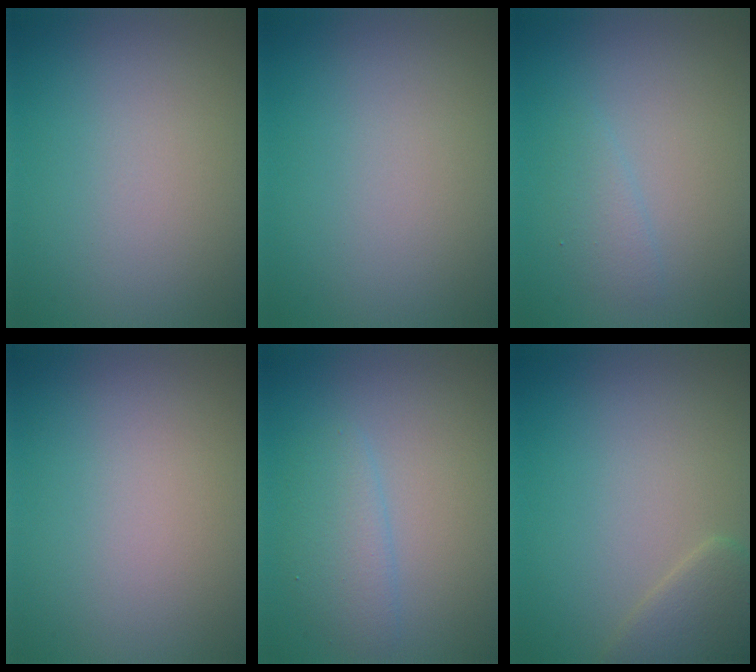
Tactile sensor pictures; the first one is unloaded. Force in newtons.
{"total": 0.0}
{"total": 1.2, "press": 1.2, "slide": 0.1}
{"total": 0.0}
{"total": 2.4, "press": 2.4, "slide": 0.1}
{"total": 2.4, "press": 2.4, "slide": 0.1}